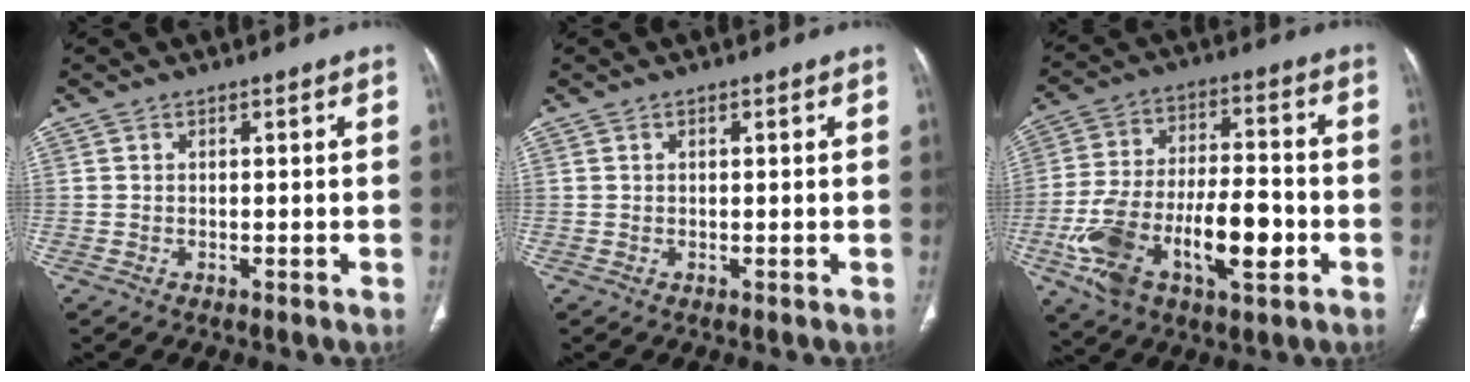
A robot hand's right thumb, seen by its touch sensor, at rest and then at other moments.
{"total": 0.0}
{"total": 19.9, "force": [-6.0, 9.1, 16.6], "torque": [-0.307, 0.029, -0.097]}